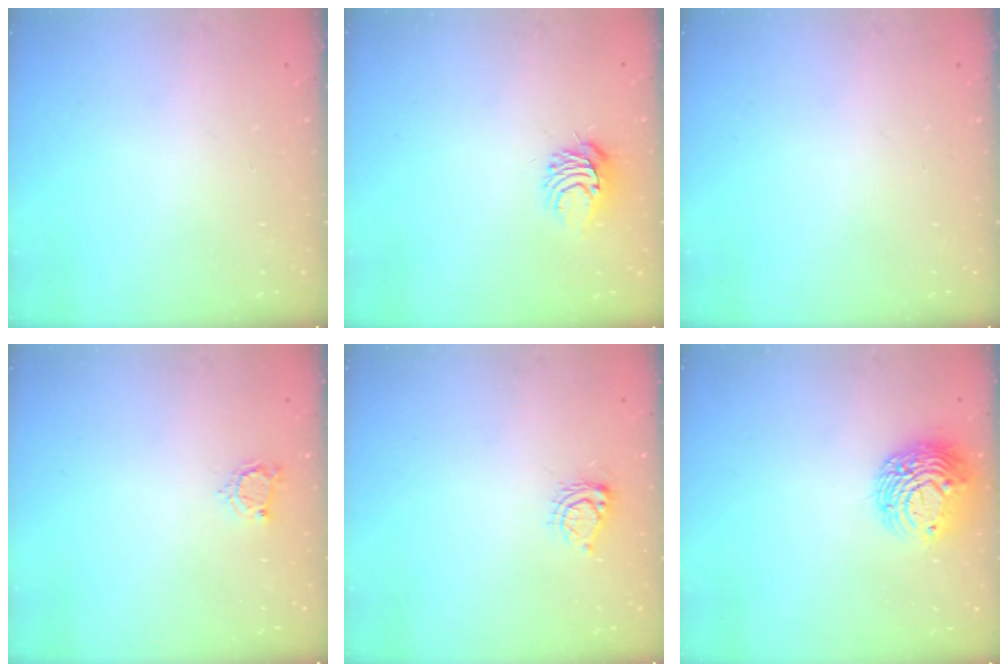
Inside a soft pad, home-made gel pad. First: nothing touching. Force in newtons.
{"total": 6.5, "press": 6.5, "slide": 0.6}
{"total": 0.0}
{"total": 4.2, "press": 4.2, "slide": 0.4}
{"total": 5.6, "press": 5.6, "slide": 0.6}
{"total": 11.0, "press": 10.9, "slide": 1.0}